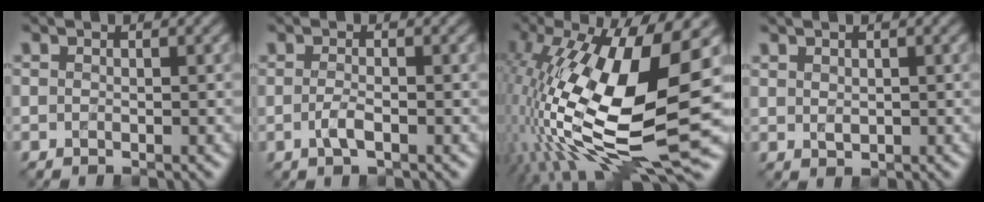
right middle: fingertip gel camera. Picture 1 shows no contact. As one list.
[{"total": 1.6, "force": [-0.6, 0.5, 1.4], "torque": [-0.032, -0.002, -0.015]}, {"total": 17.3, "force": [-1.0, 6.4, 16.0], "torque": [-0.325, 0.001, -0.019]}, {"total": 1.0, "force": [0.6, 0.6, 0.5], "torque": [-0.011, -0.002, 0.017]}]